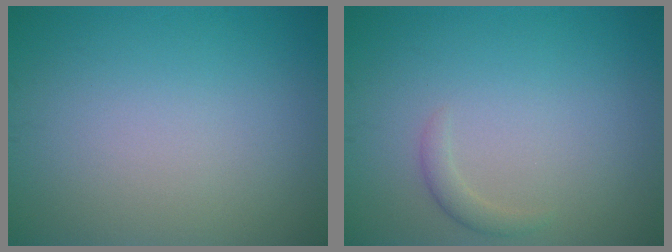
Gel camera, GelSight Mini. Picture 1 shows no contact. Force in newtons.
{"total": 1.1, "press": 1.1, "slide": 0.0}